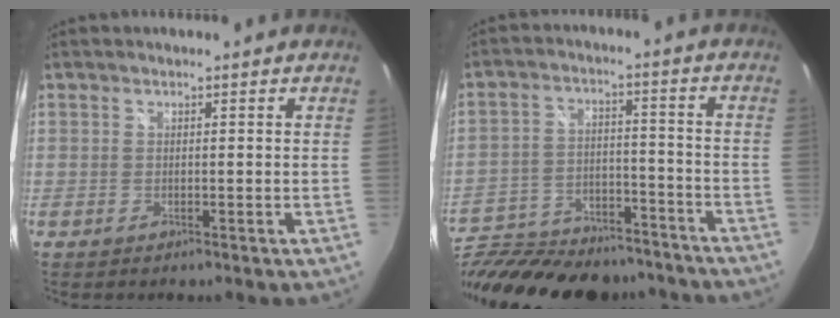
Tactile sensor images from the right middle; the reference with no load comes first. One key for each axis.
{"total": 29.0, "fx": -24.0, "fy": 10.8, "fz": 12.1, "tx": -0.254, "ty": 0.000, "tz": -0.342}